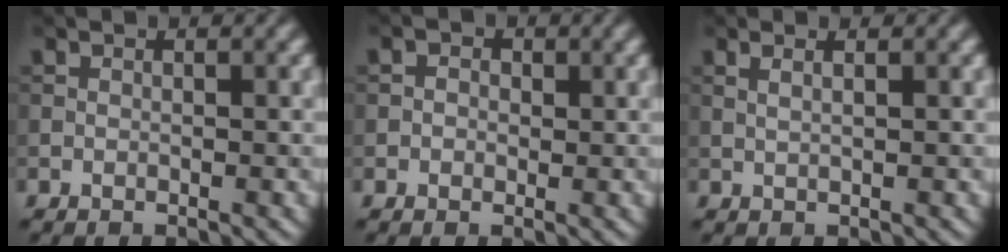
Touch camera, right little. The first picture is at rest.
{"total": 1.4, "force": [0.2, 1.3, 0.6], "torque": [-0.002, -0.001, -0.009]}
{"total": 1.7, "force": [1.0, 0.6, 1.3], "torque": [-0.011, -0.001, -0.002]}